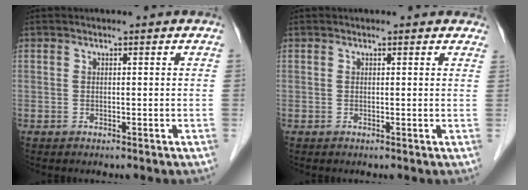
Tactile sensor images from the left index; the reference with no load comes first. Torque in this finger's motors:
{"motor_torque": [0.09, -0.24, -0.01, -0.01]}